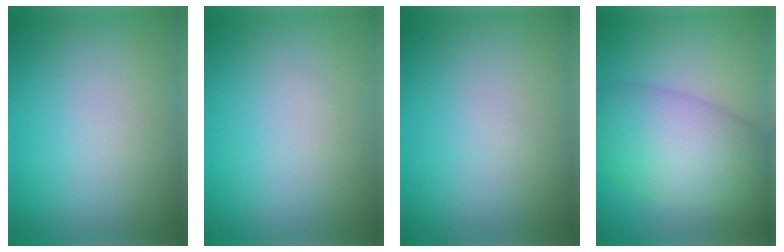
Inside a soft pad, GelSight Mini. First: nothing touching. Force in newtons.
{"total": 0.0}
{"total": 0.0}
{"total": 8.5, "press": 8.5, "slide": 0.3}